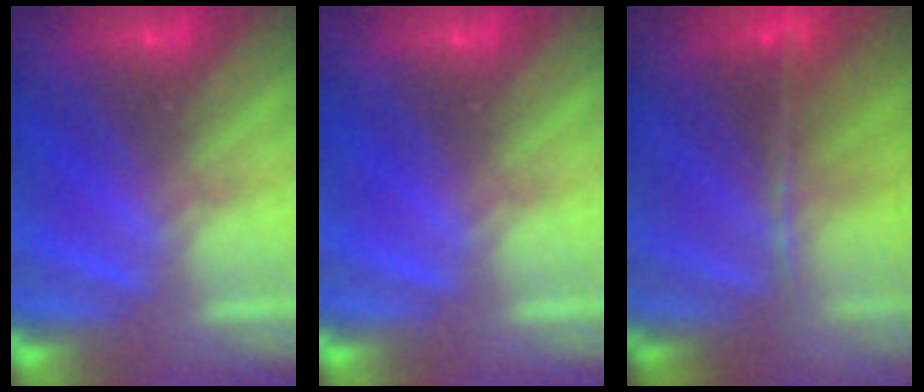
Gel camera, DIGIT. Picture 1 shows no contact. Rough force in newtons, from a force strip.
{"total": 0.0}
{"total": 1.2}